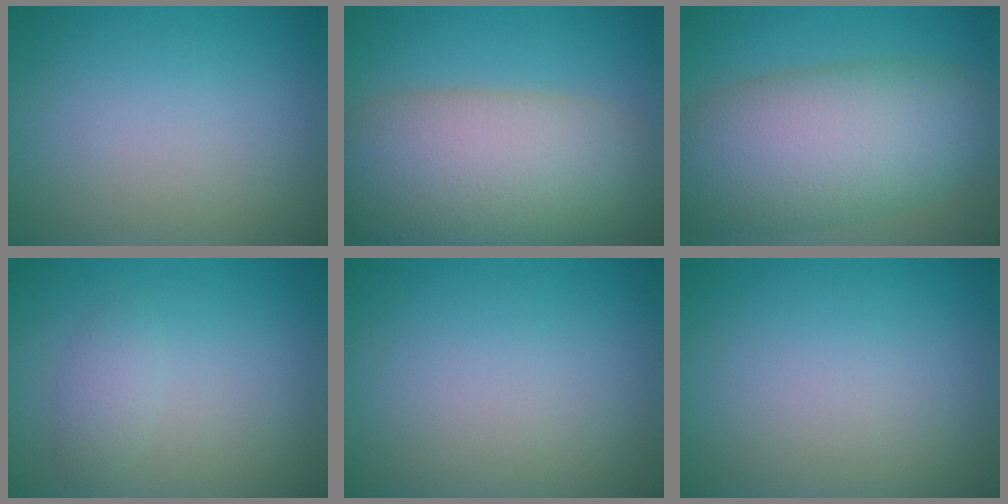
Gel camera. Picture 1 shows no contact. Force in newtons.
{"total": 11.8, "press": 11.7, "slide": 0.7}
{"total": 11.2, "press": 11.2, "slide": 0.3}
{"total": 1.5, "press": 1.5, "slide": 0.0}
{"total": 0.0}
{"total": 0.0}